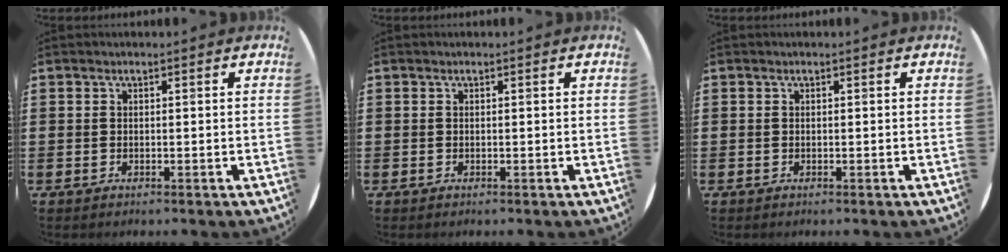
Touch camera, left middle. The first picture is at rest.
{"total": 0.0}
{"total": 0.0}